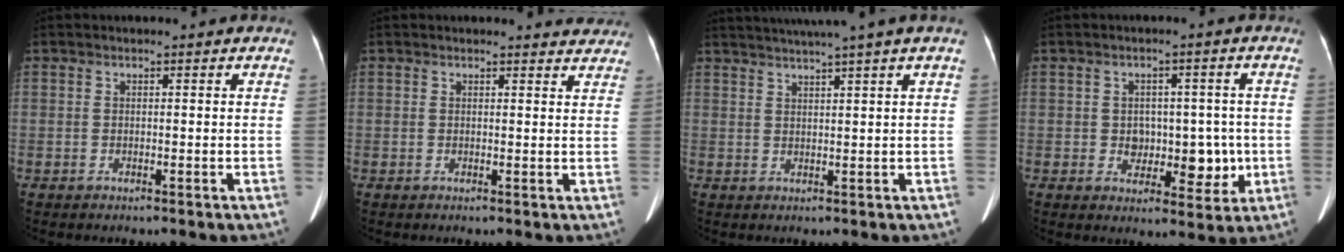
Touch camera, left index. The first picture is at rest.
{"total": 3.9, "force": [3.7, 1.0, 0.1], "torque": [0.005, -0.011, 0.020]}
{"total": 7.7, "force": [6.2, -1.9, 4.3], "torque": [-0.061, 0.020, 0.082]}
{"total": 6.4, "force": [-0.6, 4.6, 4.4], "torque": [-0.048, 0.018, 0.004]}